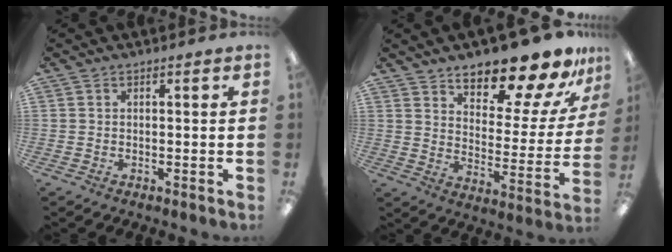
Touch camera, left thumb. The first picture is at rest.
{"total": 18.4, "force": [15.7, 4.9, 8.2], "torque": [-0.120, -0.115, 0.260]}